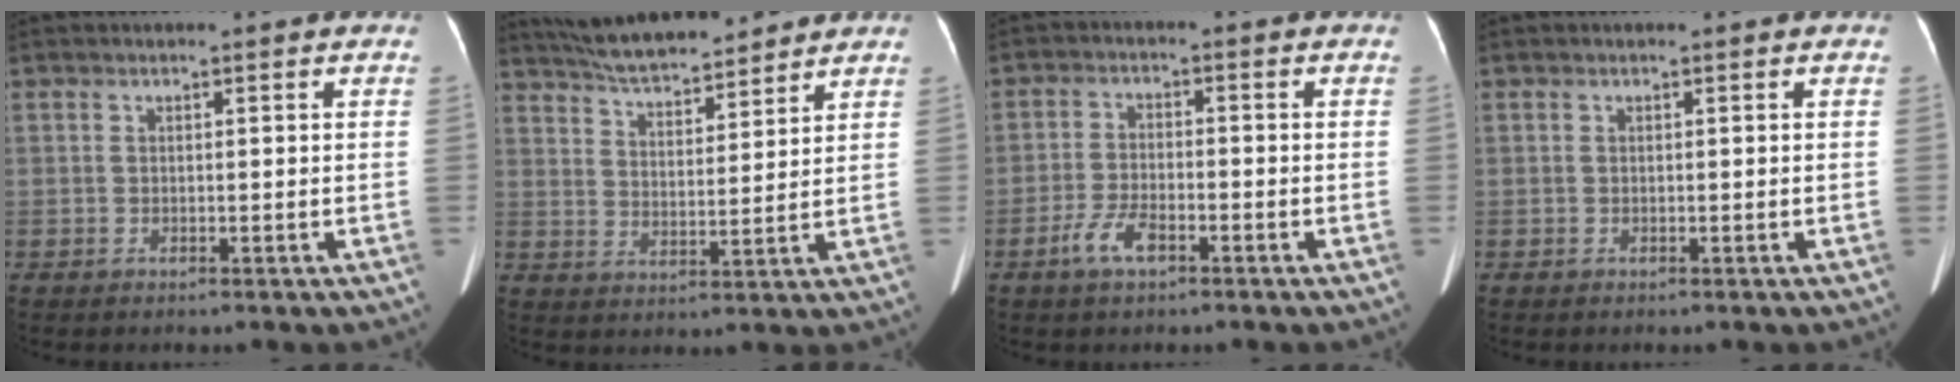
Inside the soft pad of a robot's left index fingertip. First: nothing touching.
{"total": 11.8, "force": [10.7, 2.3, 4.4], "torque": [-0.076, 0.018, 0.177]}
{"total": 4.9, "force": [-4.0, 1.2, 2.5], "torque": [-0.059, -0.005, -0.076]}
{"total": 0.0}